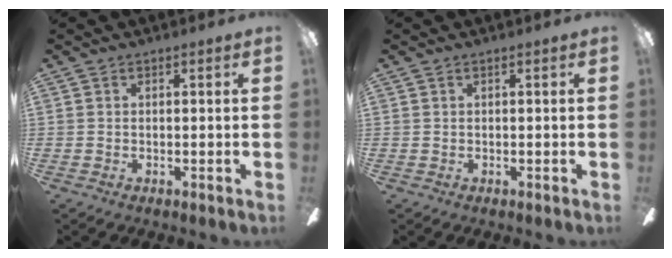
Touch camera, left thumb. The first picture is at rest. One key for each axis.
{"total": 0.0}